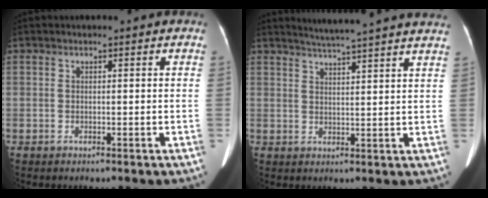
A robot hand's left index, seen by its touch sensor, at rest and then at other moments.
{"total": 14.1, "force": [13.0, -0.6, 5.5], "torque": [-0.094, -0.009, 0.162]}